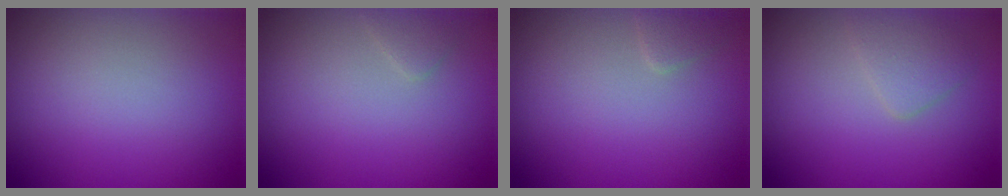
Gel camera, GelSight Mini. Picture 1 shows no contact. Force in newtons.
{"total": 0.8, "press": 0.8, "slide": 0.1}
{"total": 0.9, "press": 0.9, "slide": 0.1}
{"total": 1.9, "press": 1.9, "slide": 0.2}